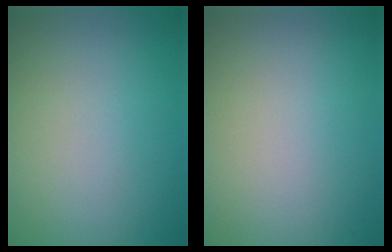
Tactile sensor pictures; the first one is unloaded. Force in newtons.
{"total": 0.0}